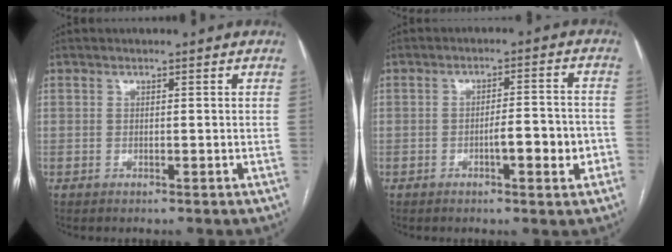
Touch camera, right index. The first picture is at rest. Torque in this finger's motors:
{"motor_torque": [0.69, -0.58, 0.30, 0.08]}